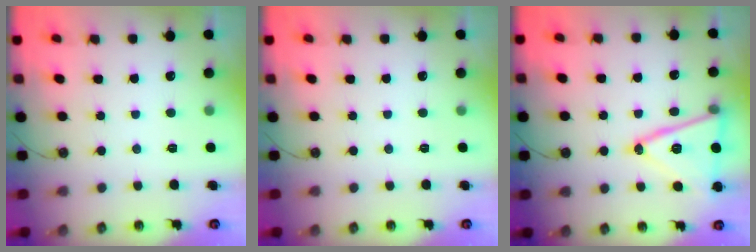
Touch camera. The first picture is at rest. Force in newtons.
{"total": 0.0}
{"total": 17.7, "press": 17.3, "slide": 3.4}